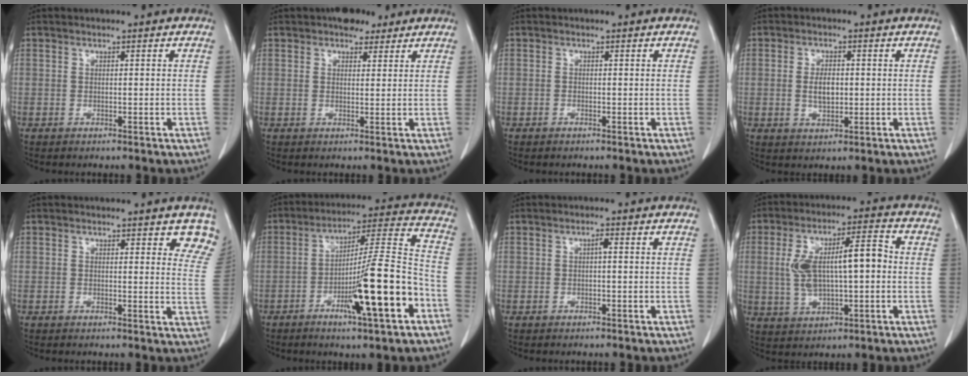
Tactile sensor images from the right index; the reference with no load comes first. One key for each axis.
{"total": 3.6, "fx": 2.7, "fy": 2.0, "fz": 1.4, "tx": -0.019, "ty": 0.010, "tz": 0.040}
{"total": 0.0}
{"total": 3.8, "fx": -0.1, "fy": 1.9, "fz": 3.3, "tx": -0.064, "ty": 0.000, "tz": 0.004}
{"total": 6.5, "fx": 5.7, "fy": 1.9, "fz": 2.6, "tx": -0.011, "ty": -0.020, "tz": 0.044}
{"total": 16.2, "fx": -6.3, "fy": 0.4, "fz": 14.9, "tx": -0.240, "ty": -0.005, "tz": -0.101}
{"total": 0.8, "fx": 0.0, "fy": 0.1, "fz": 0.8, "tx": -0.013, "ty": 0.002, "tz": 0.001}
{"total": 11.4, "fx": 0.4, "fy": 3.8, "fz": 10.7, "tx": -0.207, "ty": 0.030, "tz": 0.014}